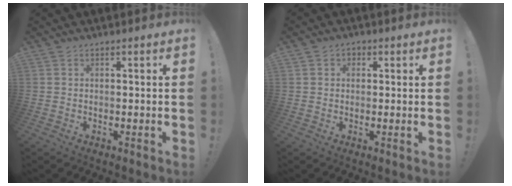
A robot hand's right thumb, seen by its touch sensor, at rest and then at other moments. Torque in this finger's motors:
{"motor_torque": [-0.45, 0.01, 0.06, -0.02, 0.09]}